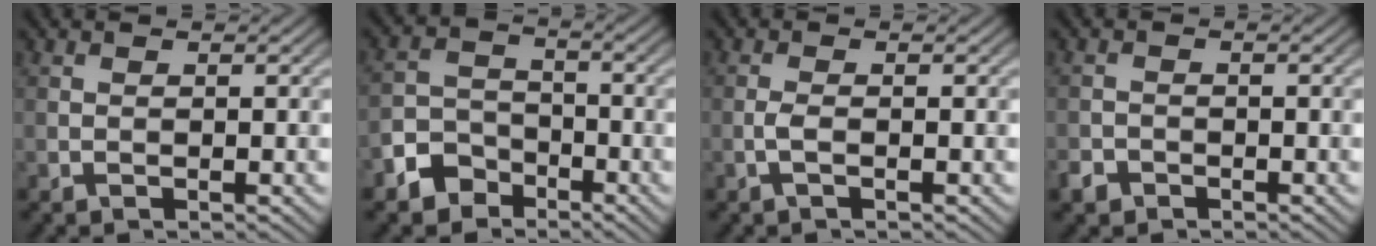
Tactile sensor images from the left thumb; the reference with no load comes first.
{"total": 5.7, "force": [-3.8, 3.8, 1.9], "torque": [-0.042, 0.002, -0.088]}
{"total": 1.4, "force": [-0.5, 0.3, 1.2], "torque": [-0.029, 0.004, -0.016]}
{"total": 2.0, "force": [-1.4, 1.3, 0.5], "torque": [-0.012, -0.003, -0.037]}